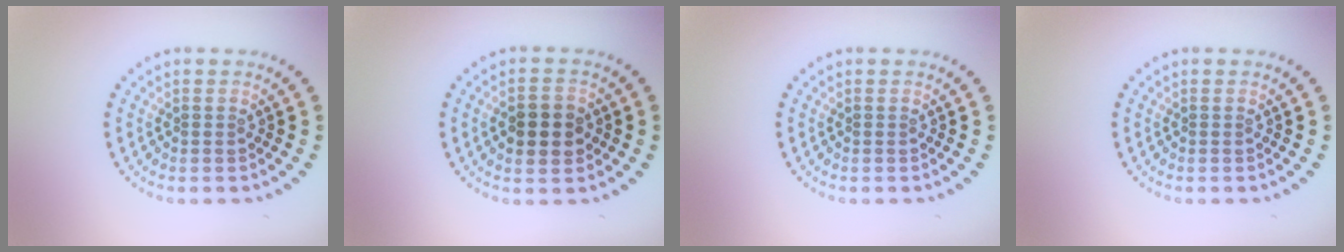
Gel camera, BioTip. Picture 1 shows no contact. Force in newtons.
{"total": 3.8, "press": 3.8, "slide": 0.3}
{"total": 0.0}
{"total": 0.0}